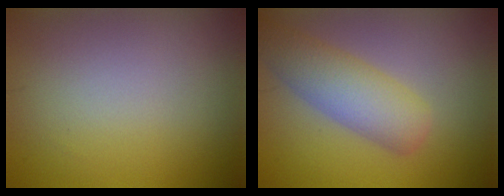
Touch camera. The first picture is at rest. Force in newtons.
{"total": 4.9, "press": 4.9, "slide": 0.3}